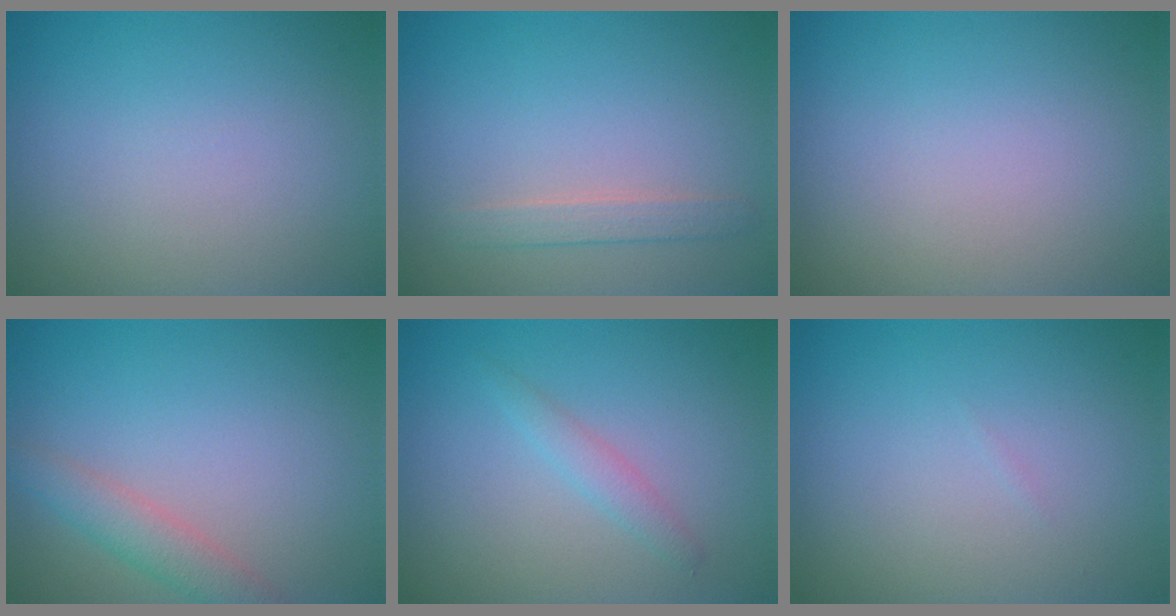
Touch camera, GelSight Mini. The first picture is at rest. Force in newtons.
{"total": 1.5, "press": 1.5, "slide": 0.1}
{"total": 0.0}
{"total": 2.5, "press": 2.5, "slide": 0.2}
{"total": 1.5, "press": 1.5, "slide": 0.1}
{"total": 0.0}